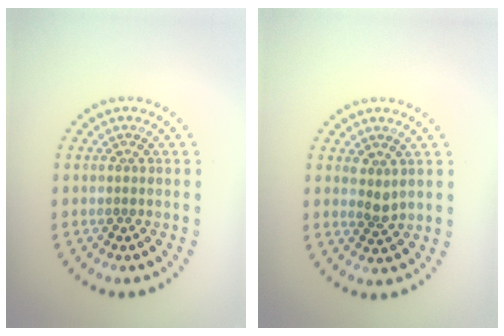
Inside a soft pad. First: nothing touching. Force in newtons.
{"total": 1.3, "press": 1.1, "slide": 0.7}